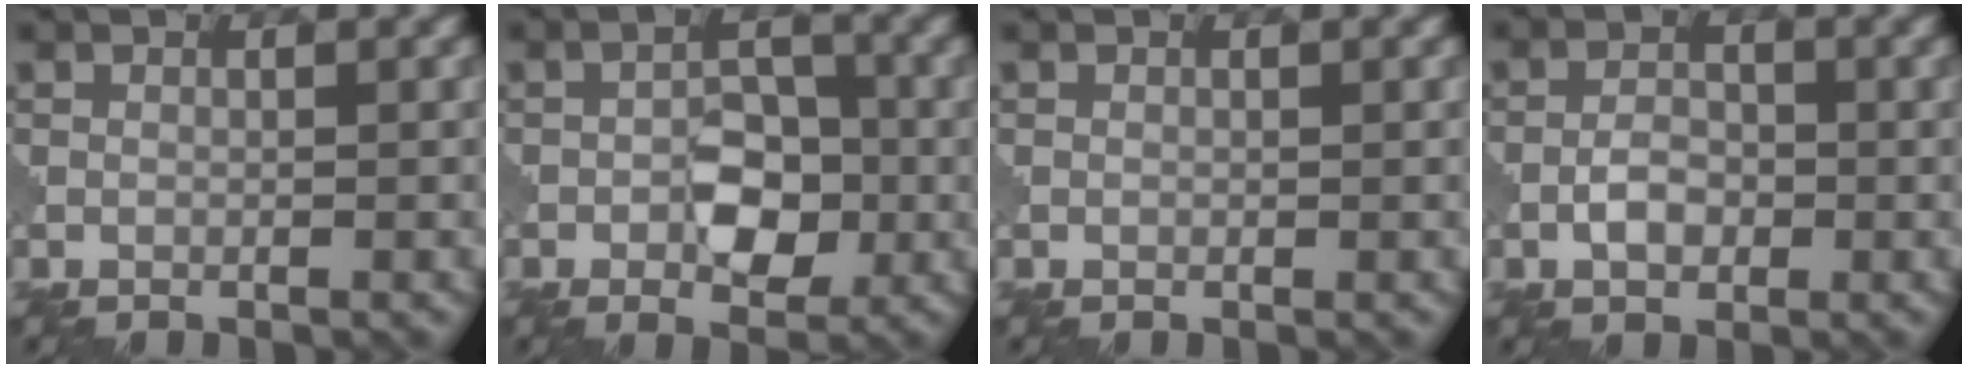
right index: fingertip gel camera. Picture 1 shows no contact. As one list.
[{"total": 3.8, "force": [-0.7, 2.4, 2.8], "torque": [-0.037, 0.006, -0.005]}, {"total": 0.0}, {"total": 1.9, "force": [-0.4, 1.3, 1.3], "torque": [-0.022, 0.006, -0.006]}]